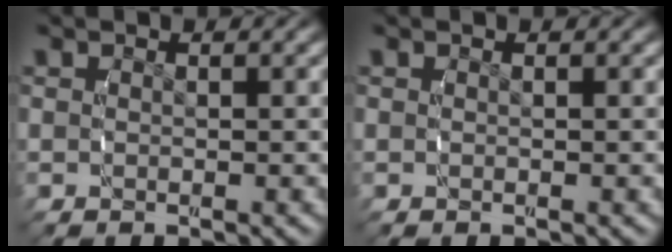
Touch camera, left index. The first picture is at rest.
{"total": 0.0}